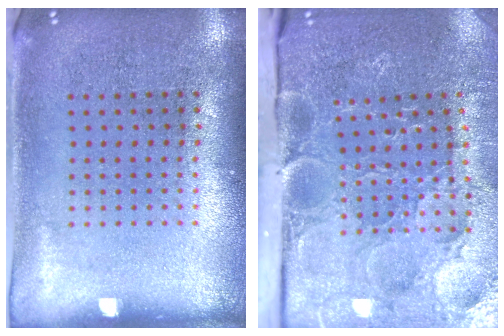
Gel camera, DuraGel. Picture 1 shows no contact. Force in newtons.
{"total": 4.0, "press": 3.7, "slide": 1.4}